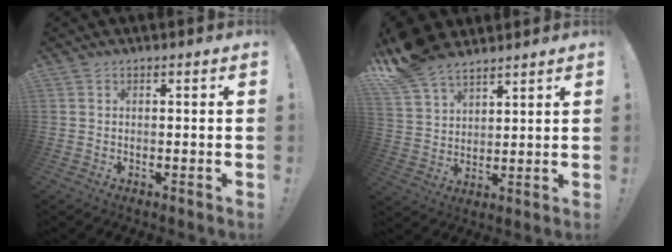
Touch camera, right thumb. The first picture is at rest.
{"total": 12.1, "force": [9.4, 6.1, 4.6], "torque": [-0.094, -0.054, 0.183]}